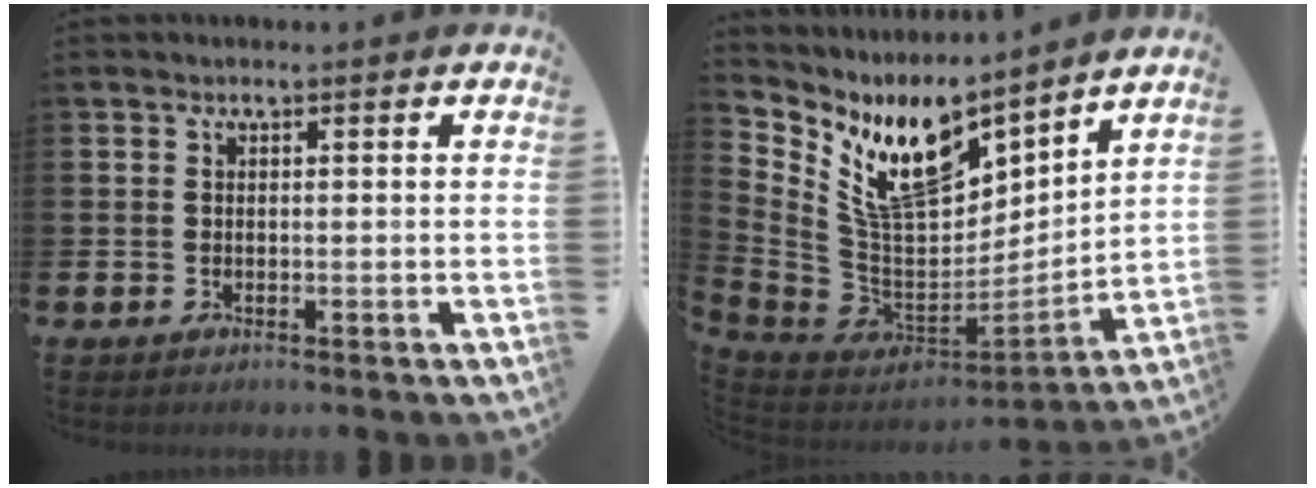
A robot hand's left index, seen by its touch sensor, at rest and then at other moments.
{"total": 11.8, "force": [8.0, 5.3, 6.8], "torque": [-0.167, -0.041, 0.147]}